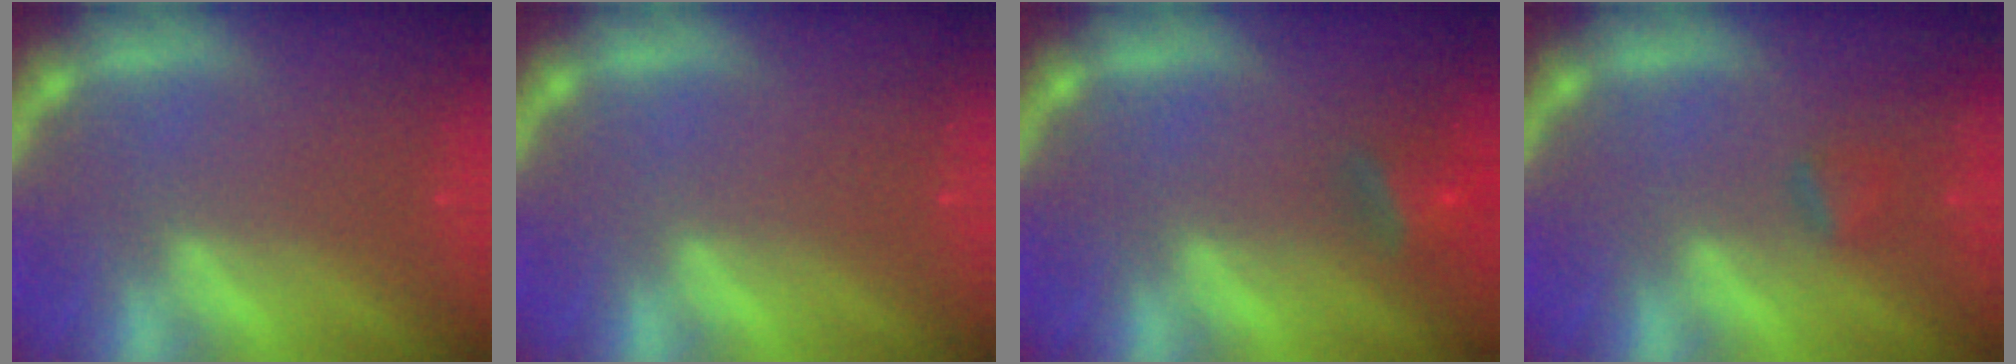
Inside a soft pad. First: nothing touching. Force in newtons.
{"total": 0.0}
{"total": 2.9}
{"total": 1.4}